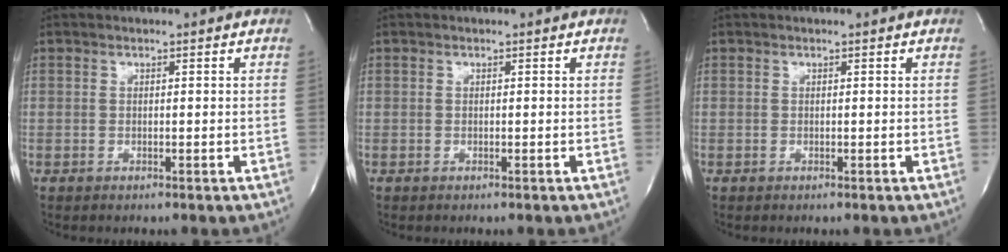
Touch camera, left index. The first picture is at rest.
{"total": 0.0}
{"total": 0.0}